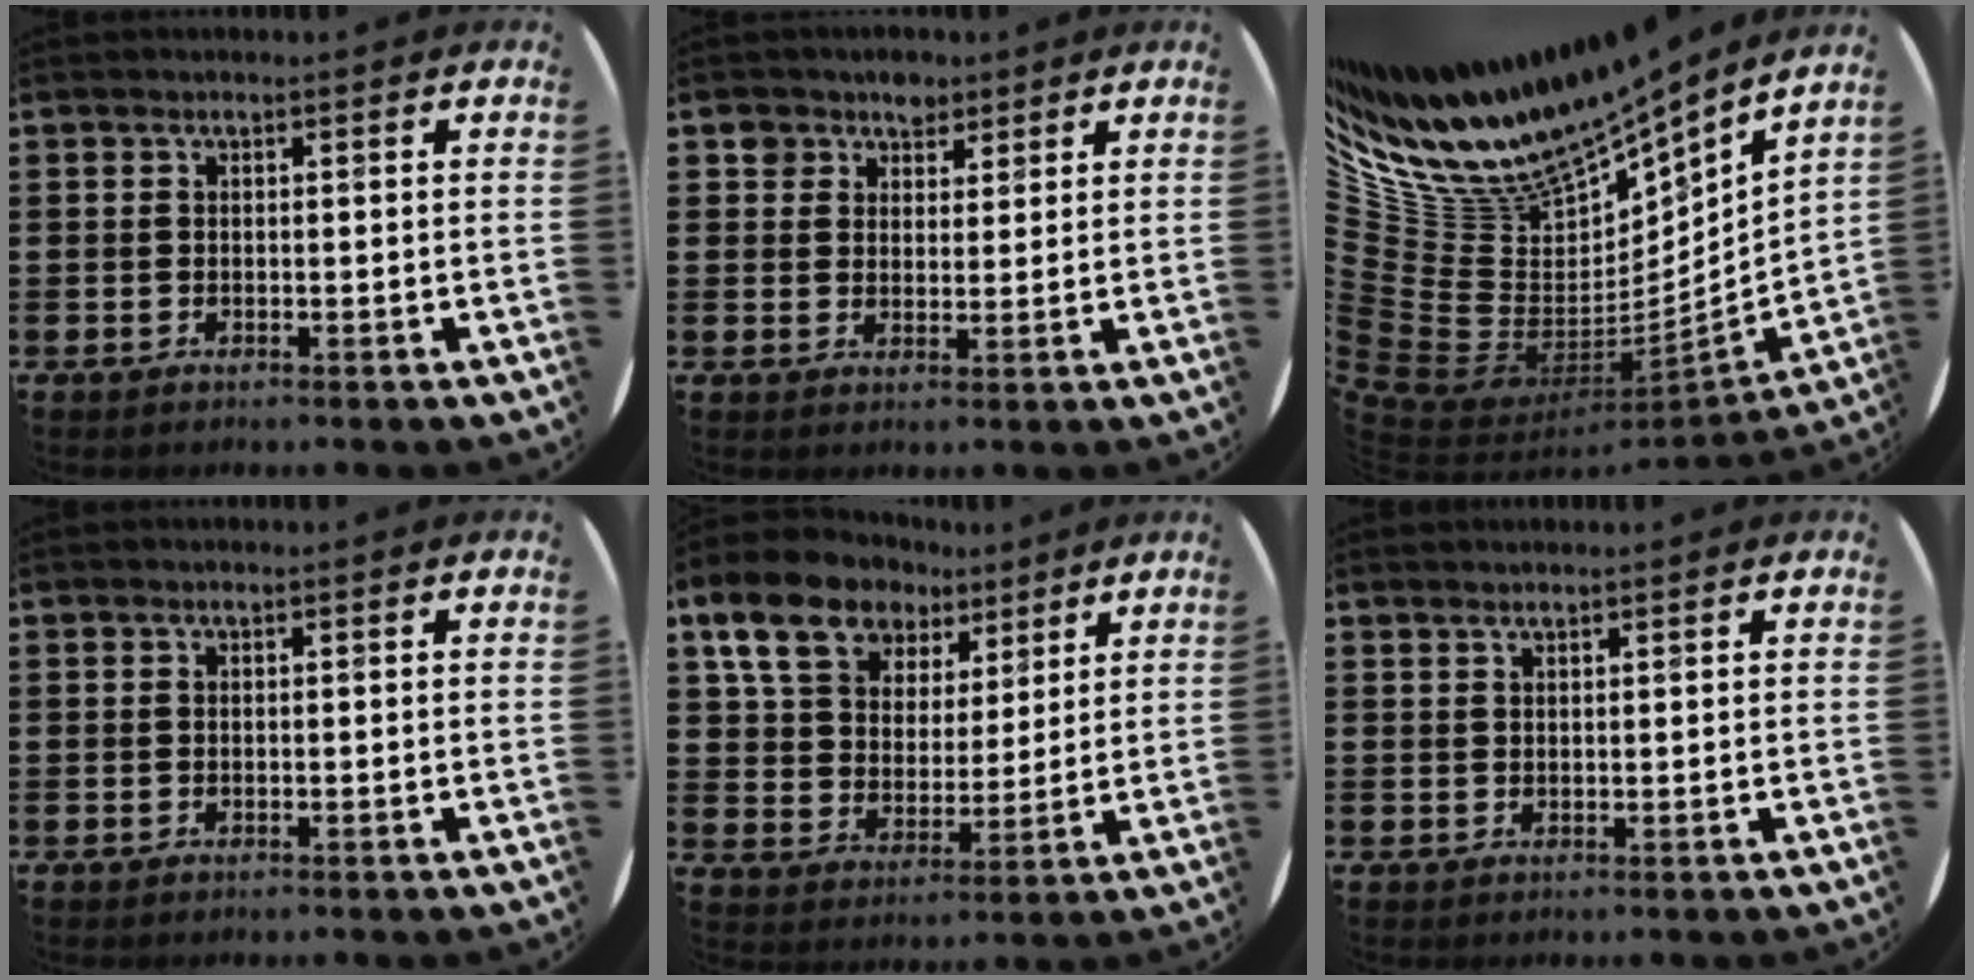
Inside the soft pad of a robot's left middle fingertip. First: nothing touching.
{"total": 4.0, "force": [2.9, 2.8, 0.3], "torque": [0.004, 0.002, 0.051]}
{"total": 13.7, "force": [11.6, 6.1, 4.2], "torque": [-0.157, -0.110, 0.205]}
{"total": 0.0}
{"total": 11.6, "force": [8.4, 6.9, 4.2], "torque": [-0.109, -0.016, 0.158]}
{"total": 1.0, "force": [1.0, 0.0, 0.0], "torque": [0.000, 0.000, 0.019]}